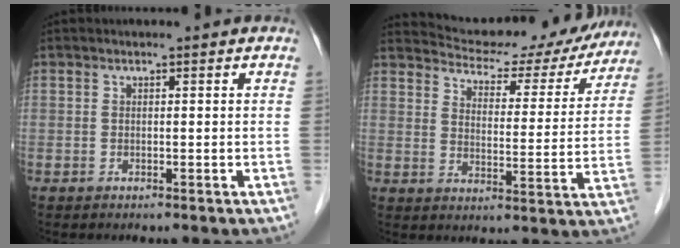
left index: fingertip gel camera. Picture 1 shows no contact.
{"total": 20.7, "force": [19.2, 5.2, 5.7], "torque": [-0.075, -0.019, 0.240]}